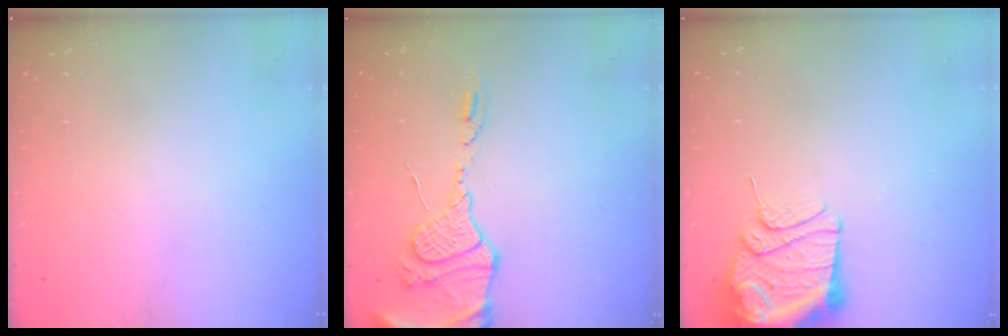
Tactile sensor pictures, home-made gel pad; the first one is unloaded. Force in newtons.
{"total": 13.6, "press": 13.5, "slide": 1.1}
{"total": 13.1, "press": 13.1, "slide": 1.5}